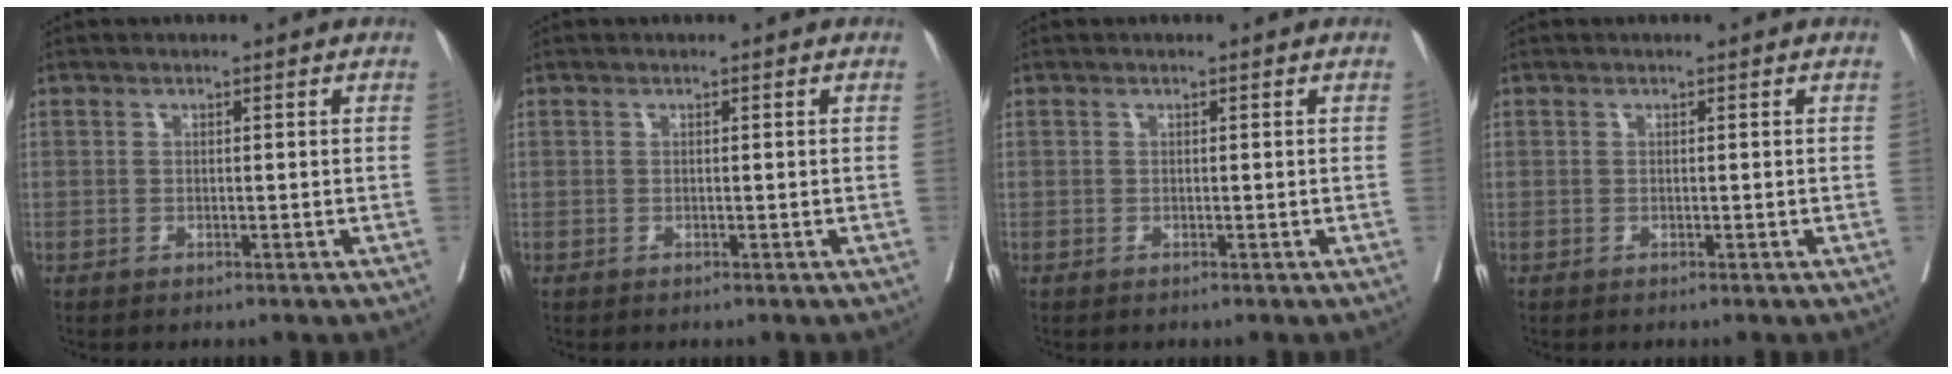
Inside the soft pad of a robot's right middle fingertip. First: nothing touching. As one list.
[{"total": 0.0}, {"total": 0.0}, {"total": 0.0}]